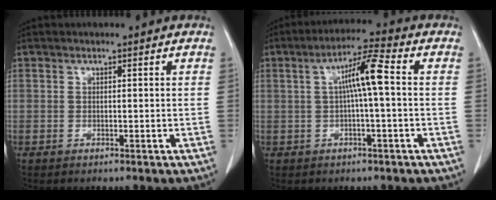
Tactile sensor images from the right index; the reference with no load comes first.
{"total": 6.7, "force": [0.6, 0.3, 6.7], "torque": [-0.118, 0.019, 0.007]}